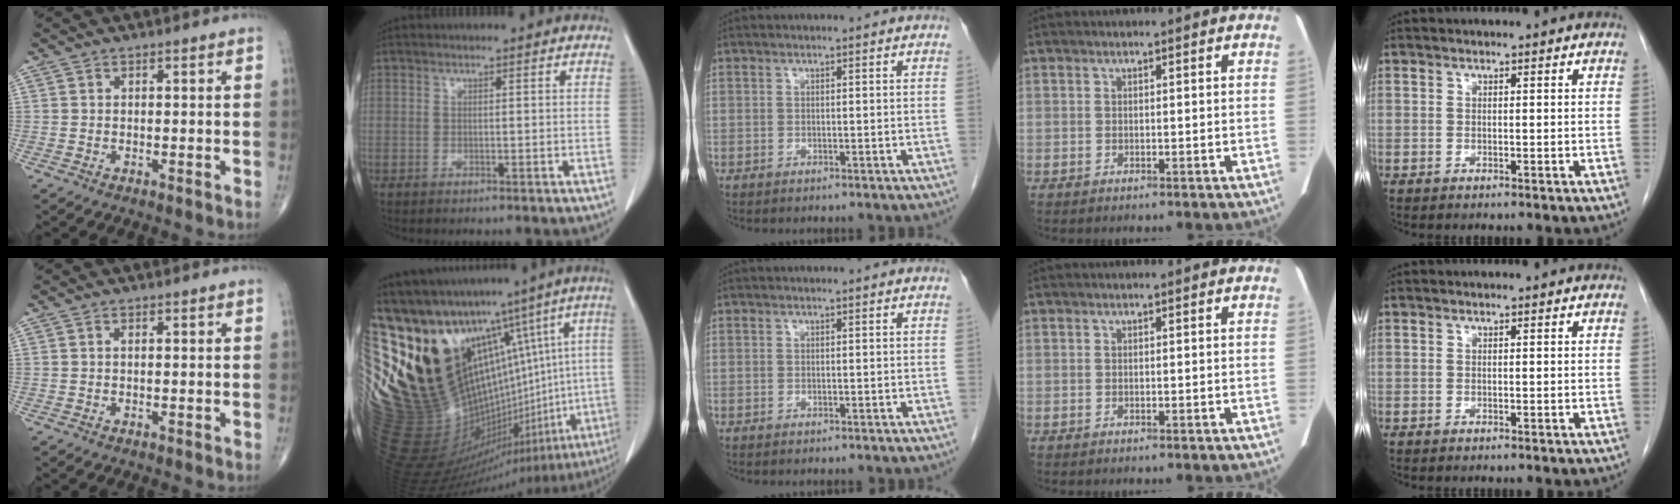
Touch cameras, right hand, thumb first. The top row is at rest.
{"thumb": {"total": 0.8, "force": [0.2, 0.3, 0.6], "torque": [-0.014, 0.004, 0.004]}, "index": {"total": 34.8, "force": [13.8, 16.5, 27.4], "torque": [-0.462, 0.055, 0.274]}}